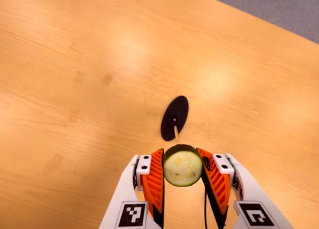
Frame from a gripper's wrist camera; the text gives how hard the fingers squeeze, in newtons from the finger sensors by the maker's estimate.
{"total": 11.9, "left": 10.9, "right": 12.9}